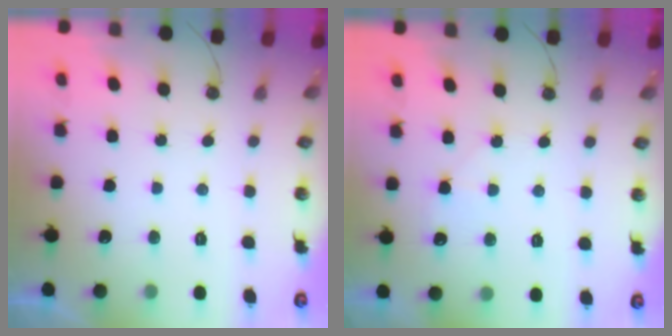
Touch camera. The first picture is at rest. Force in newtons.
{"total": 5.6, "press": 5.6, "slide": 0.6}